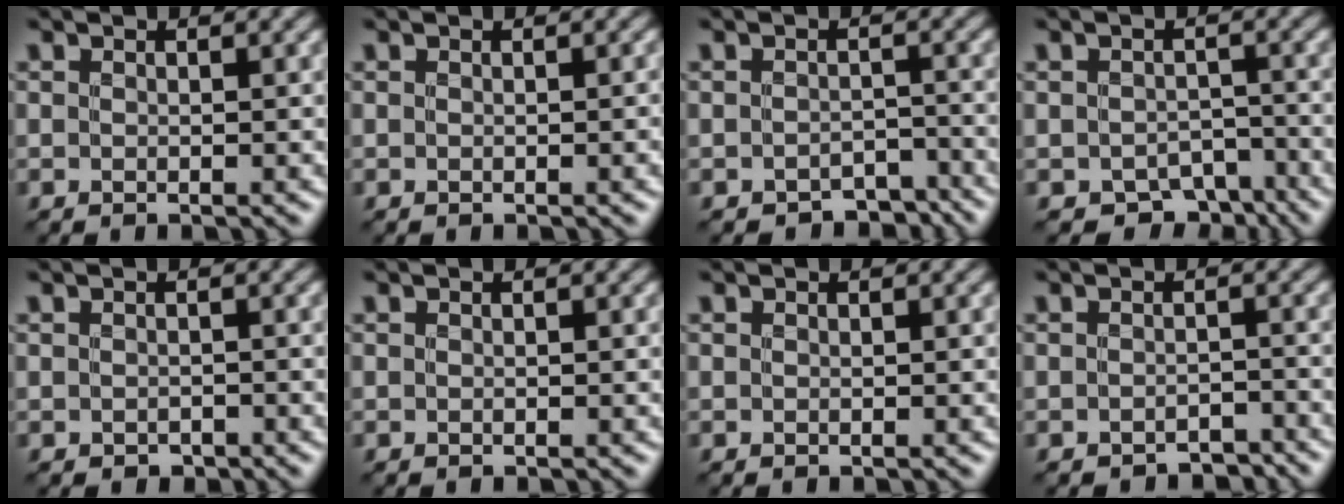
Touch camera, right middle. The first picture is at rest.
{"total": 0.9, "force": [-0.1, 0.2, 0.9], "torque": [-0.008, 0.001, -0.001]}
{"total": 2.9, "force": [-2.5, 1.3, 0.8], "torque": [-0.004, -0.001, -0.035]}
{"total": 3.7, "force": [-2.6, 2.1, 1.5], "torque": [-0.014, -0.009, -0.038]}
{"total": 0.7, "force": [-0.4, 0.5, 0.3], "torque": [-0.004, -0.005, -0.005]}
{"total": 0.0}
{"total": 0.0}
{"total": 1.9, "force": [-1.8, 0.6, 0.3], "torque": [0.002, 0.004, -0.024]}